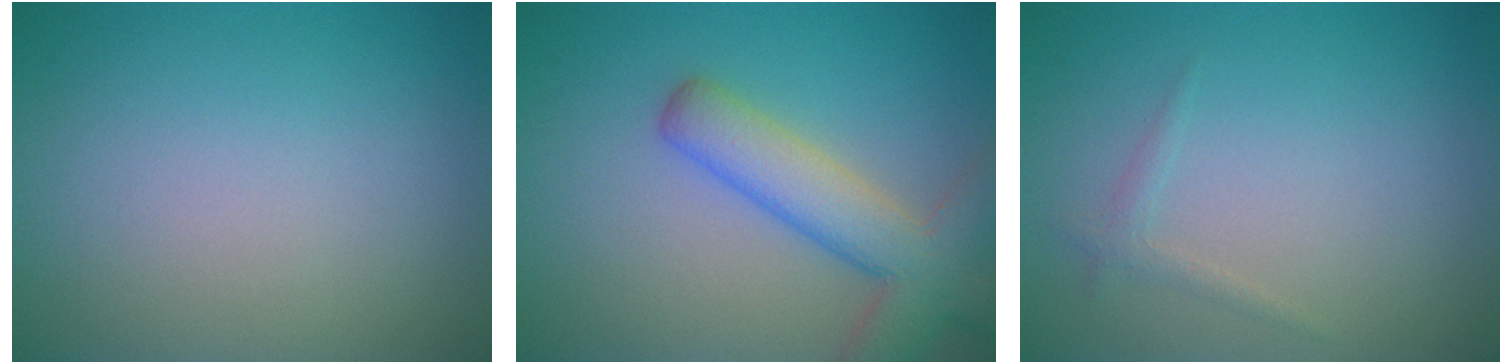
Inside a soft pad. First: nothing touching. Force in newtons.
{"total": 6.1, "press": 6.1, "slide": 0.4}
{"total": 0.9, "press": 0.9, "slide": 0.0}